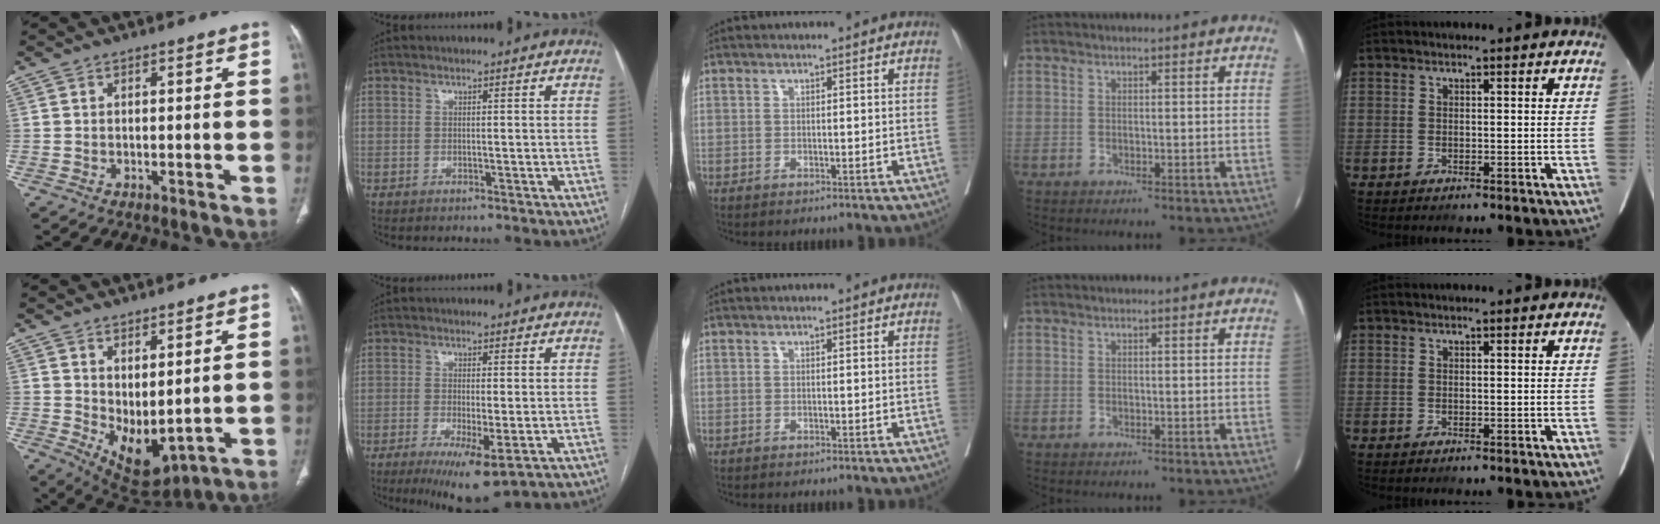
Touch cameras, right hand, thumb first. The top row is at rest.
{"thumb": {"total": 8.9, "force": [1.3, 4.5, 7.6], "torque": [-0.112, -0.027, 0.050]}, "index": {"total": 8.1, "force": [-3.8, 1.4, 7.0], "torque": [-0.112, -0.022, -0.054]}}